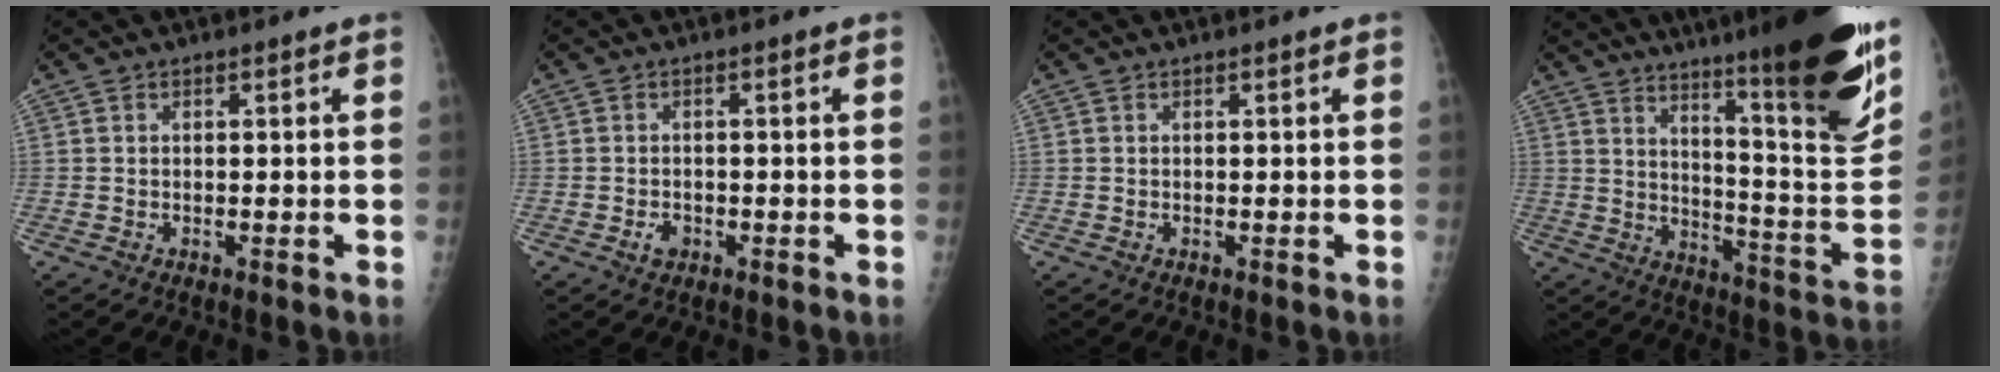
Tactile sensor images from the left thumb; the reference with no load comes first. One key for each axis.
{"total": 1.9, "fx": -0.8, "fy": 1.4, "fz": 0.9, "tx": -0.010, "ty": 0.005, "tz": -0.011}
{"total": 0.0}
{"total": 26.5, "fx": 16.8, "fy": 3.0, "fz": 20.2, "tx": -0.267, "ty": -0.093, "tz": 0.246}